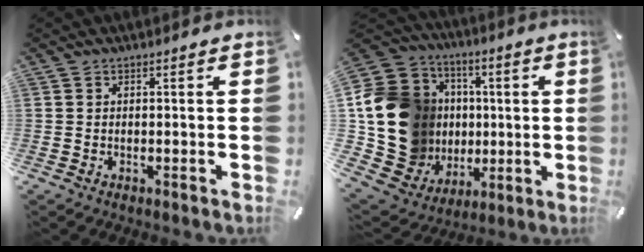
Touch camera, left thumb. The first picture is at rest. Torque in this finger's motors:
{"motor_torque": [1.53, 1.60, 2.16, 0.05, 0.52]}